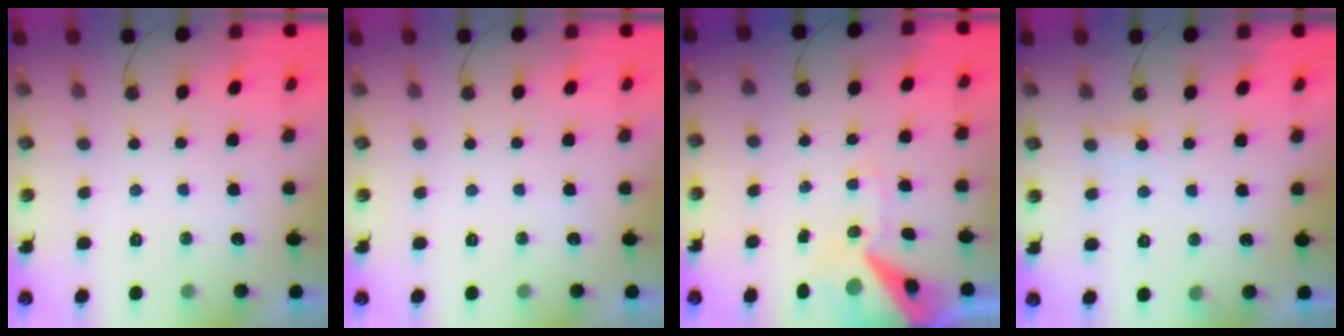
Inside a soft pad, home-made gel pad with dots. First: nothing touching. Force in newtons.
{"total": 0.0}
{"total": 13.8, "press": 13.6, "slide": 2.0}
{"total": 4.6, "press": 4.5, "slide": 0.3}